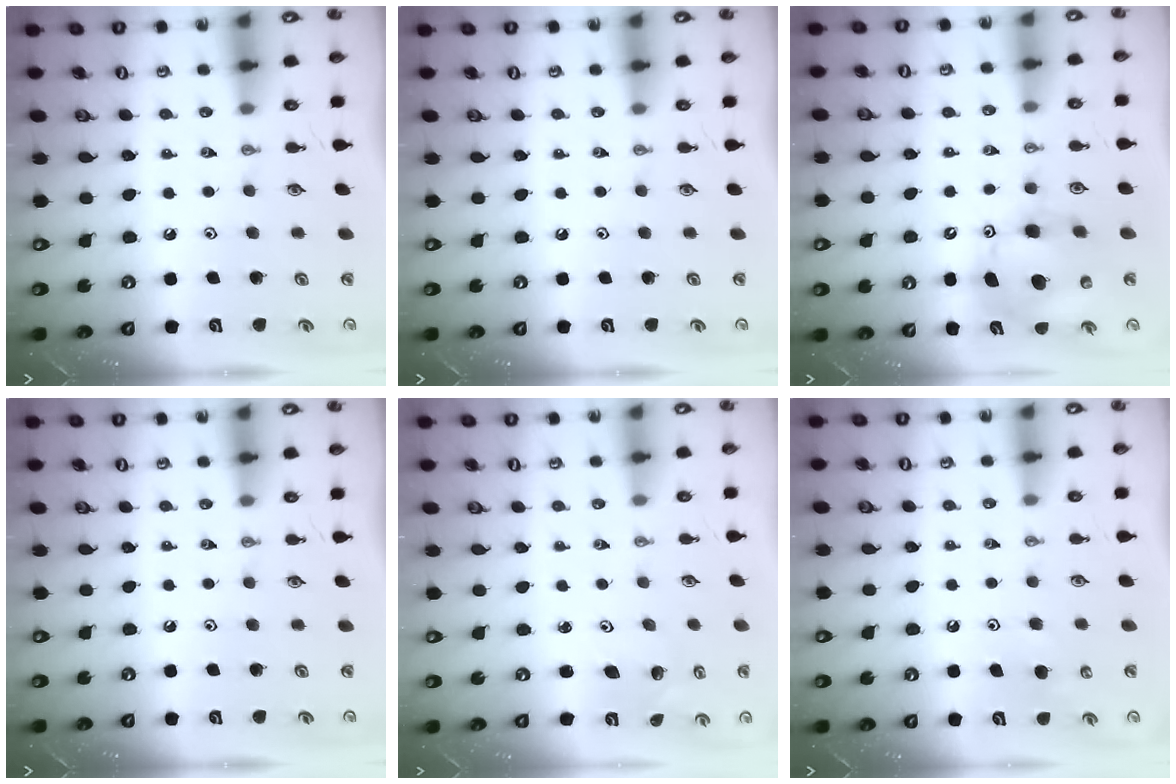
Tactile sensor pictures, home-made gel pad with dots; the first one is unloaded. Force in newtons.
{"total": 0.0}
{"total": 12.7, "press": 12.4, "slide": 2.3}
{"total": 0.0}
{"total": 2.5, "press": 2.5, "slide": 0.1}
{"total": 5.1, "press": 5.1, "slide": 0.5}